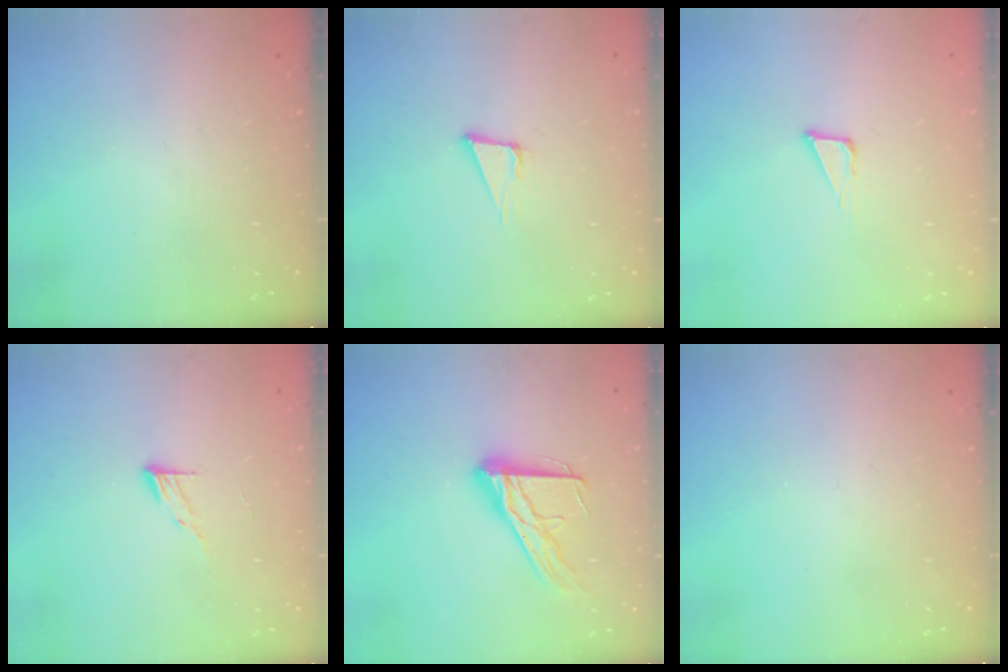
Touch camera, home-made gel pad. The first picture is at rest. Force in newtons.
{"total": 5.7, "press": 4.6, "slide": 3.2}
{"total": 3.8, "press": 3.7, "slide": 0.9}
{"total": 5.9, "press": 5.9, "slide": 0.6}
{"total": 14.8, "press": 14.8, "slide": 1.3}
{"total": 0.0}